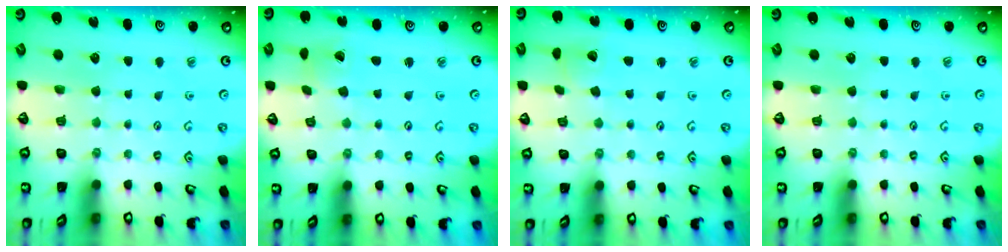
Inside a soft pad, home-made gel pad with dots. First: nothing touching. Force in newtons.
{"total": 2.4, "press": 2.4, "slide": 0.3}
{"total": 2.4, "press": 2.4, "slide": 0.3}
{"total": 0.0}